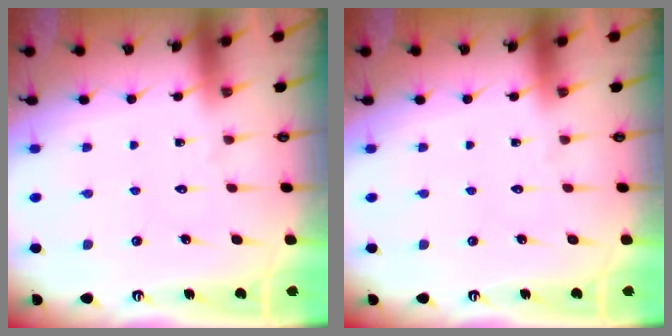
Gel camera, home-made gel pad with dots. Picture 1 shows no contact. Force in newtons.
{"total": 0.0}